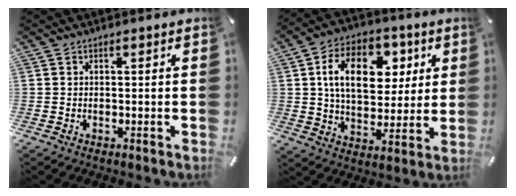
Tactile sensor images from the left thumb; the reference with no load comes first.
{"total": 16.7, "force": [4.9, 11.3, 11.3], "torque": [-0.177, 0.009, 0.089]}